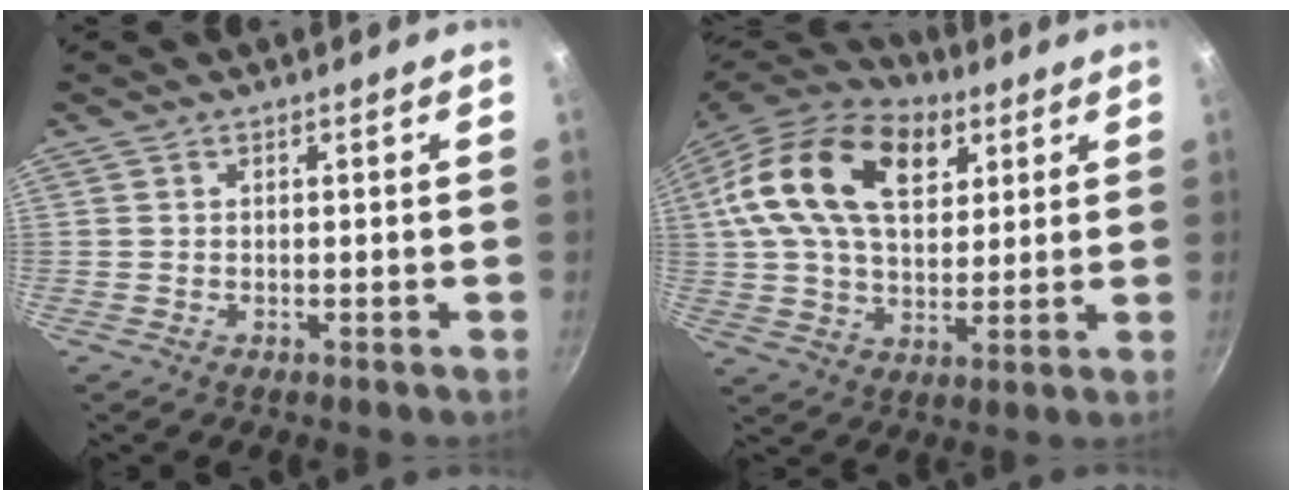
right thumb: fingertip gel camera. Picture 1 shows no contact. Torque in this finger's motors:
{"motor_torque": [1.66, 3.06, 1.46, 0.09, 0.25]}